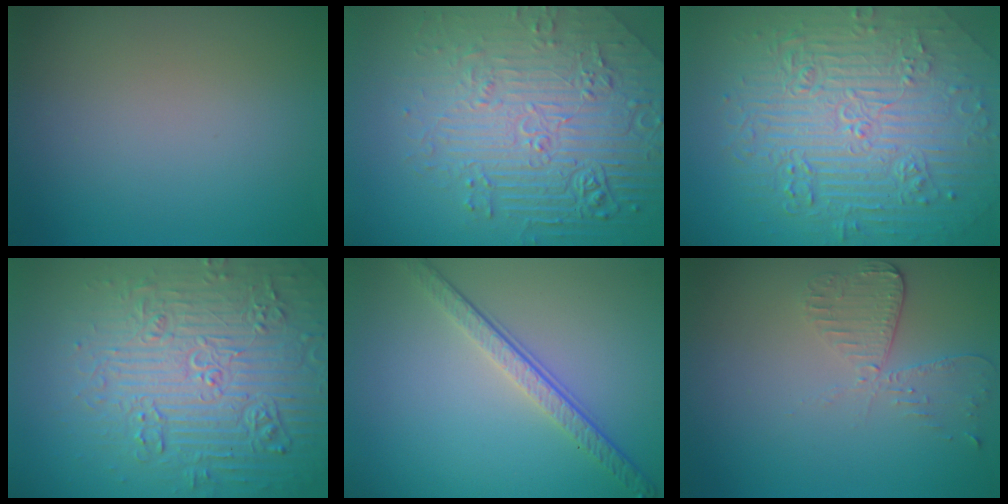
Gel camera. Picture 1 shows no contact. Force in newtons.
{"total": 8.2, "press": 6.2, "slide": 5.4}
{"total": 11.0, "press": 7.3, "slide": 8.3}
{"total": 8.1, "press": 7.8, "slide": 1.9}
{"total": 3.7, "press": 2.8, "slide": 2.5}
{"total": 2.9, "press": 2.6, "slide": 1.4}